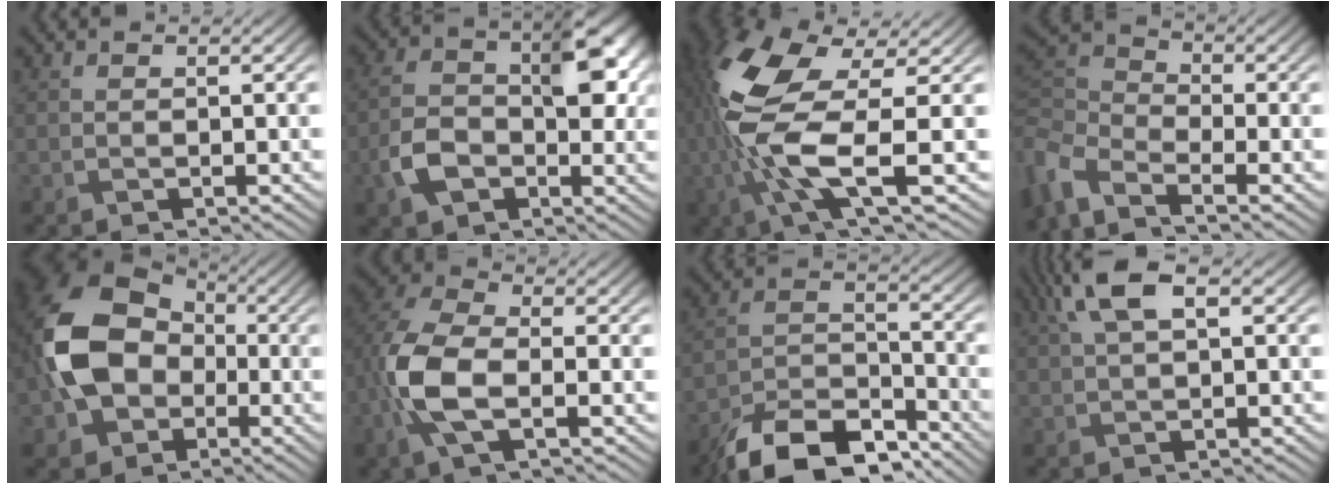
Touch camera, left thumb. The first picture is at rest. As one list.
[{"total": 9.0, "force": [-1.6, 5.9, 6.6], "torque": [-0.129, 0.002, -0.032]}, {"total": 11.5, "force": [-0.5, 4.0, 10.8], "torque": [-0.244, 0.002, -0.018]}, {"total": 5.5, "force": [-3.4, 2.5, 3.5], "torque": [-0.097, -0.014, -0.081]}, {"total": 13.5, "force": [-1.0, 10.3, 8.6], "torque": [-0.213, -0.005, -0.027]}, {"total": 8.5, "force": [-2.0, 4.6, 6.9], "torque": [-0.172, 0.006, -0.054]}, {"total": 12.4, "force": [-10.0, 4.3, 5.9], "torque": [-0.113, -0.009, -0.187]}, {"total": 5.3, "force": [2.2, 1.8, 4.4], "torque": [-0.098, 0.017, 0.041]}]